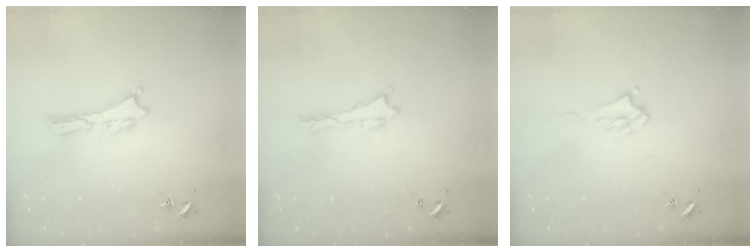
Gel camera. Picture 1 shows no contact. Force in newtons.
{"total": 0.0}
{"total": 3.1, "press": 3.1, "slide": 0.5}